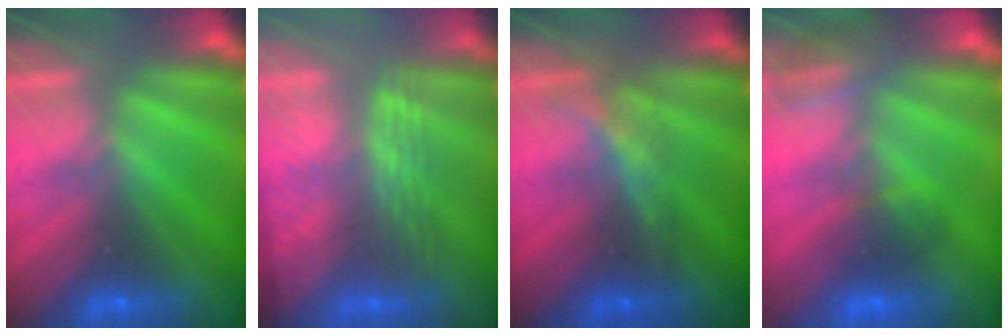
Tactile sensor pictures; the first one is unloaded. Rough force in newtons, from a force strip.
{"total": 2.7}
{"total": 1.7}
{"total": 3.3}